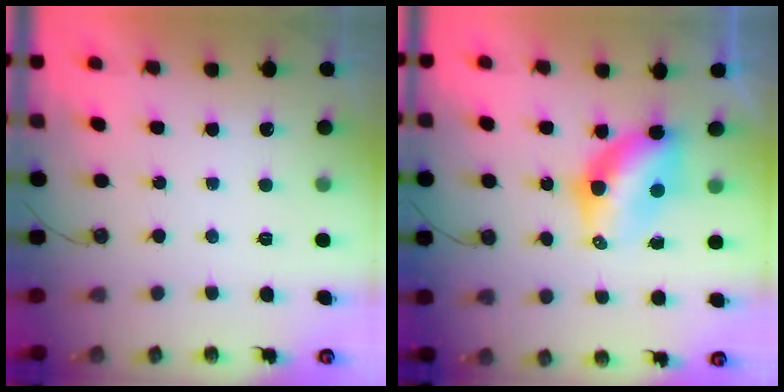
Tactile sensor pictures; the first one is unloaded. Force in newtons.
{"total": 7.4, "press": 7.4, "slide": 0.6}